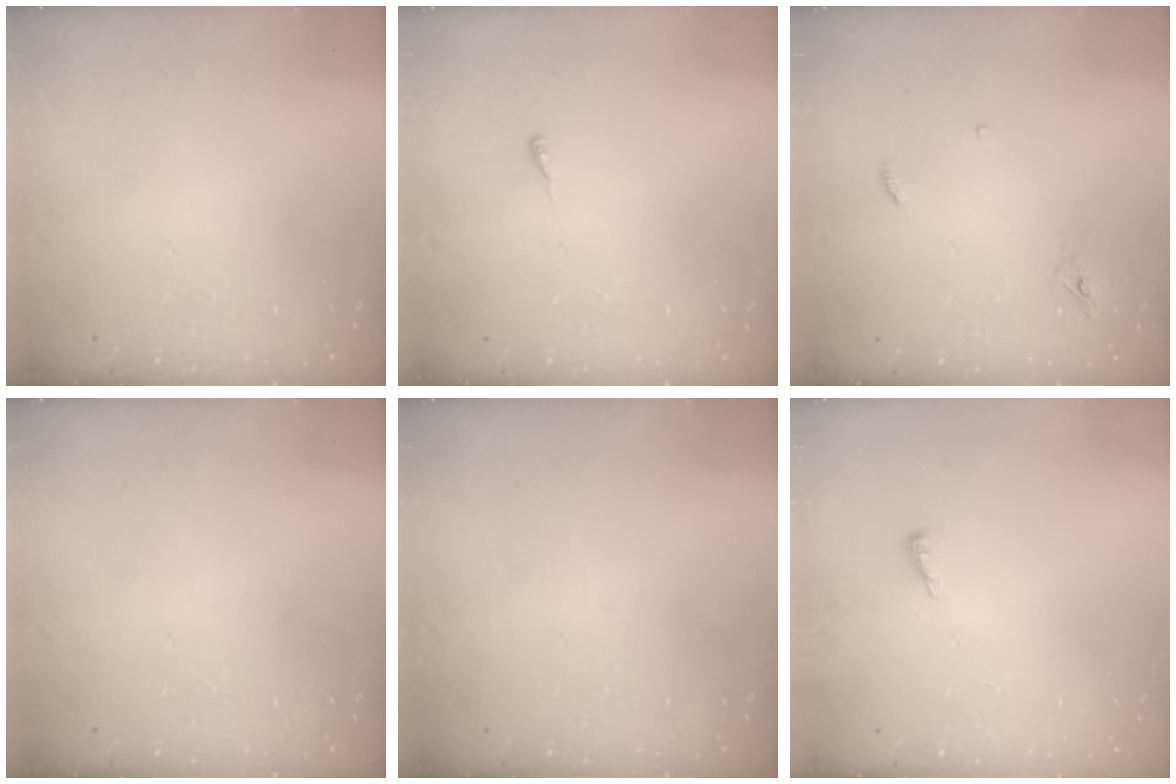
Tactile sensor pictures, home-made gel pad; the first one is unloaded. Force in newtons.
{"total": 4.4, "press": 4.4, "slide": 0.5}
{"total": 2.9, "press": 2.9, "slide": 0.2}
{"total": 0.0}
{"total": 0.0}
{"total": 5.0, "press": 4.9, "slide": 0.9}